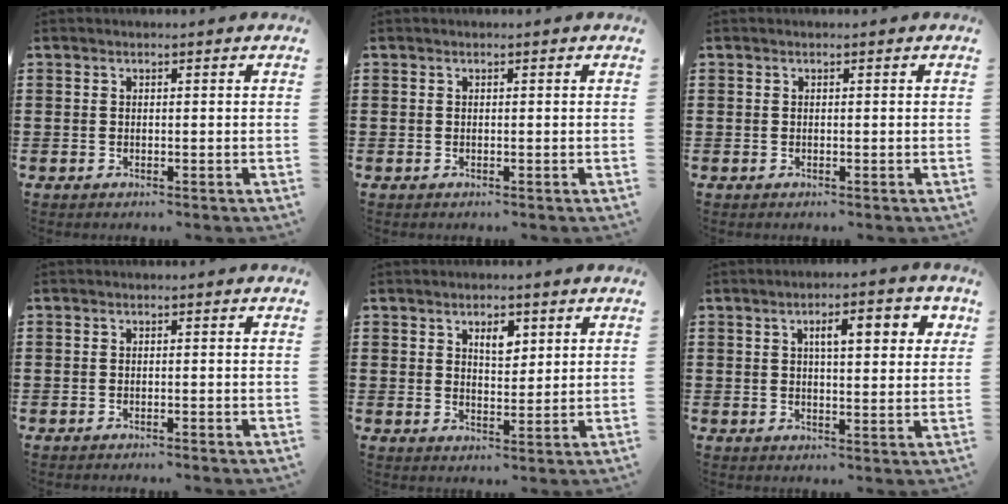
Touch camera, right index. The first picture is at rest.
{"total": 0.0}
{"total": 0.0}
{"total": 0.8, "force": [-0.7, -0.1, 0.1], "torque": [-0.003, -0.002, -0.015]}
{"total": 3.7, "force": [2.0, 1.9, 2.5], "torque": [-0.039, 0.002, 0.031]}
{"total": 5.5, "force": [1.9, 1.8, 4.9], "torque": [-0.076, 0.001, 0.023]}